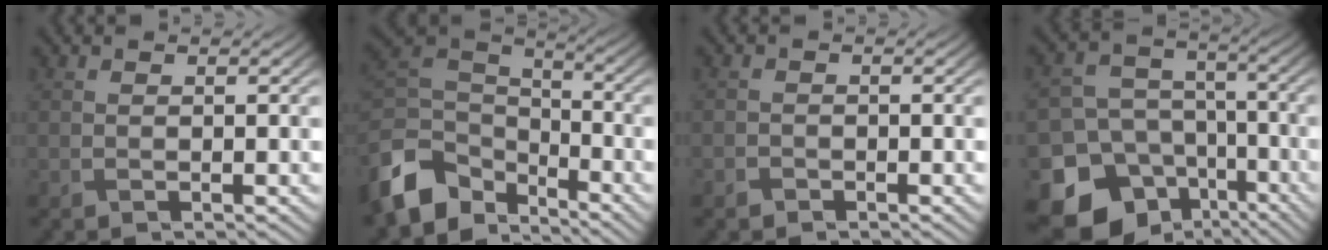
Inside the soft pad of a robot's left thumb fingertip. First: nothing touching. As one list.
[{"total": 11.2, "force": [-6.3, 7.4, 5.5], "torque": [-0.157, -0.013, -0.126]}, {"total": 1.1, "force": [-0.8, 0.7, 0.0], "torque": [0.003, -0.001, -0.019]}, {"total": 17.0, "force": [-10.0, 13.0, 4.7], "torque": [-0.133, -0.071, -0.148]}]